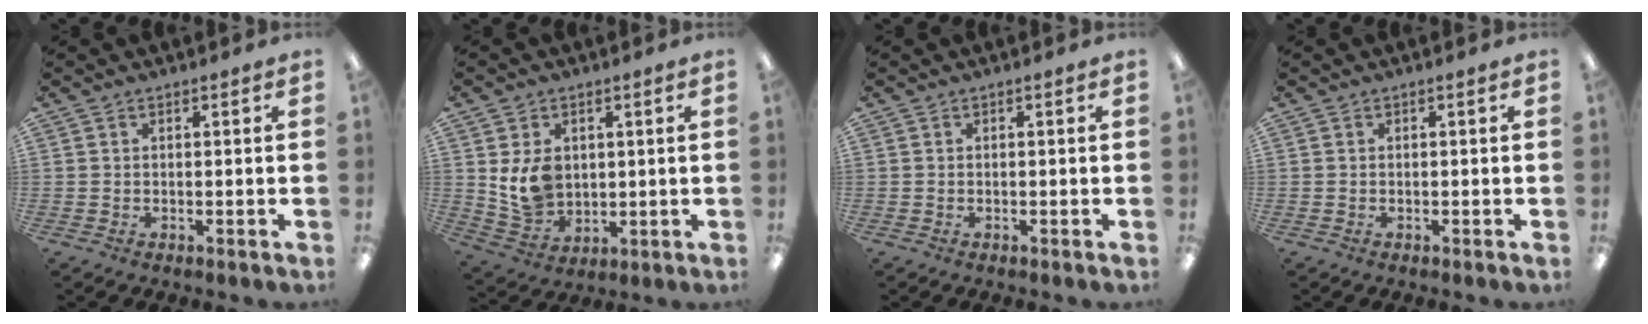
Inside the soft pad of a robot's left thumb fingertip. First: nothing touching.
{"total": 9.1, "force": [2.5, 7.2, 5.0], "torque": [-0.101, -0.005, 0.050]}
{"total": 0.0}
{"total": 0.0}